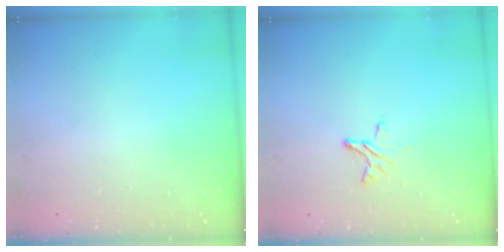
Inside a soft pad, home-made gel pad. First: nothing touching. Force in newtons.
{"total": 4.9, "press": 4.9, "slide": 0.3}